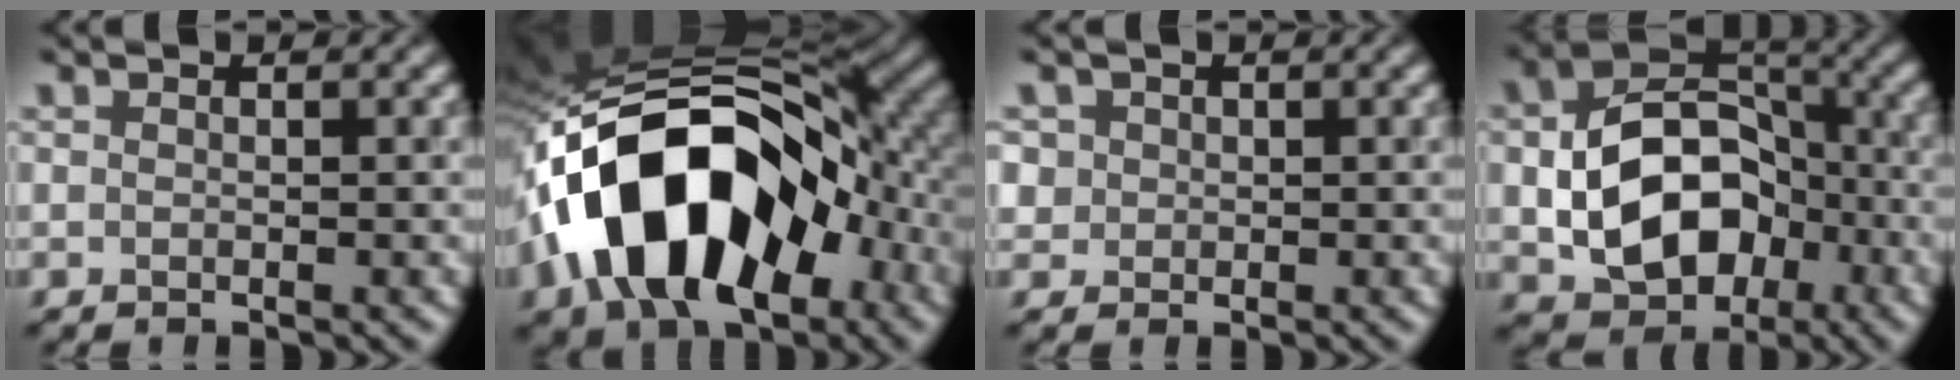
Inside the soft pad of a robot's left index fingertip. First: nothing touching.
{"total": 16.4, "force": [-5.2, 9.9, 12.1], "torque": [-0.193, 0.008, -0.101]}
{"total": 2.7, "force": [1.0, 2.4, 0.9], "torque": [-0.011, 0.014, 0.017]}
{"total": 10.8, "force": [-1.9, 7.5, 7.5], "torque": [-0.125, 0.003, -0.032]}